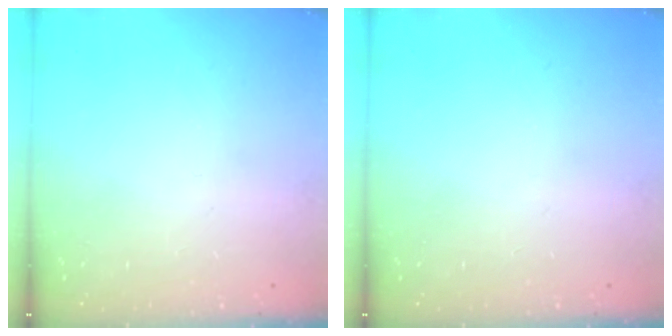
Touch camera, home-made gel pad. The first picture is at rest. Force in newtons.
{"total": 0.0}